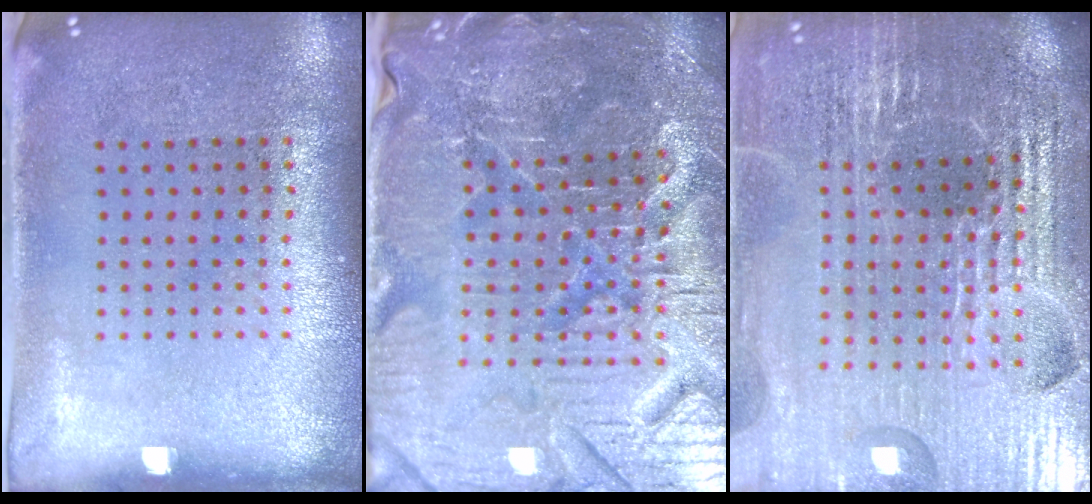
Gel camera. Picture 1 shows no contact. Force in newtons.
{"total": 5.5, "press": 5.2, "slide": 1.6}
{"total": 6.2, "press": 5.5, "slide": 2.8}